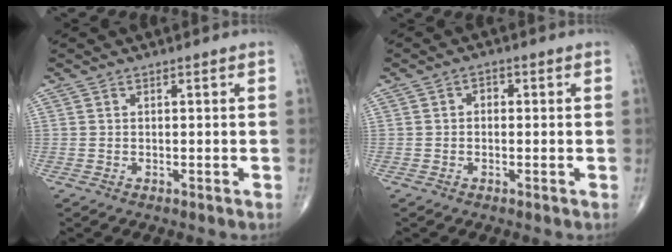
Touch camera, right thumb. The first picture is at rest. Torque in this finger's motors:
{"motor_torque": [-0.41, 0.31, 0.03, 0.03, 0.06]}